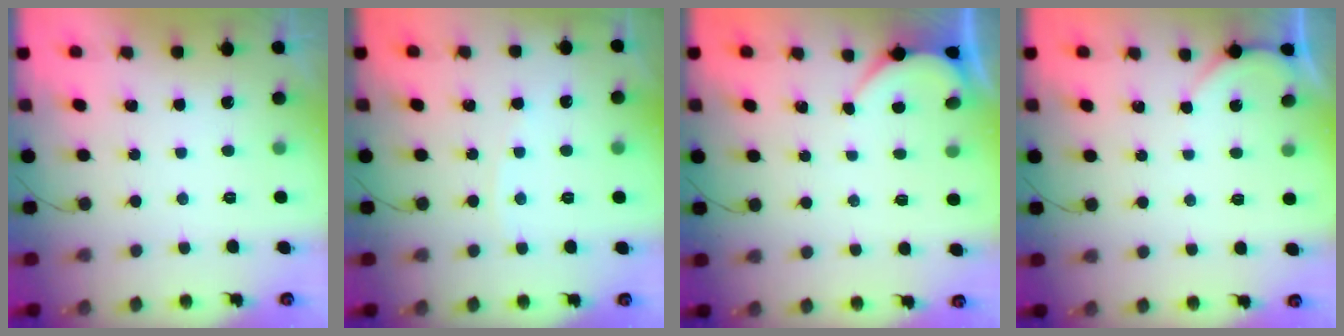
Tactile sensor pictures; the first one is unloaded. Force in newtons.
{"total": 2.2, "press": 2.2, "slide": 0.3}
{"total": 1.7, "press": 1.7, "slide": 0.2}
{"total": 1.6, "press": 1.6, "slide": 0.2}